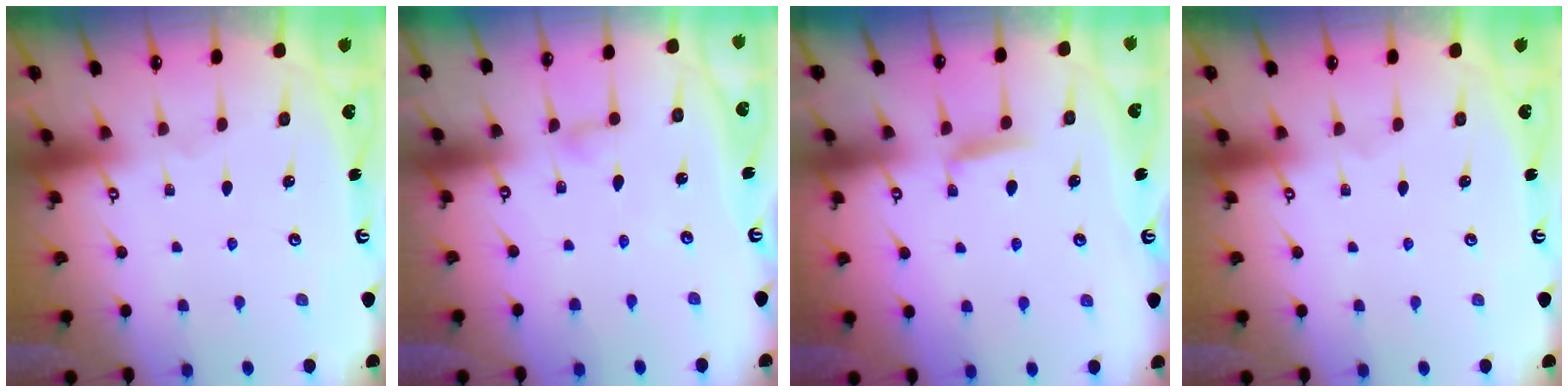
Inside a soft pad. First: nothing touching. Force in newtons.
{"total": 2.3, "press": 2.3, "slide": 0.2}
{"total": 5.2, "press": 5.2, "slide": 0.7}
{"total": 0.0}